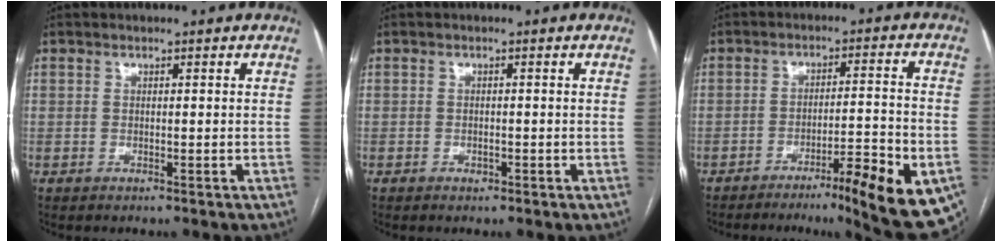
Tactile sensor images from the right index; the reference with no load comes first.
{"total": 0.8, "force": [-0.5, 0.5, 0.4], "torque": [-0.006, 0.002, -0.006]}
{"total": 16.3, "force": [-9.4, 1.7, 13.2], "torque": [-0.105, 0.010, -0.132]}